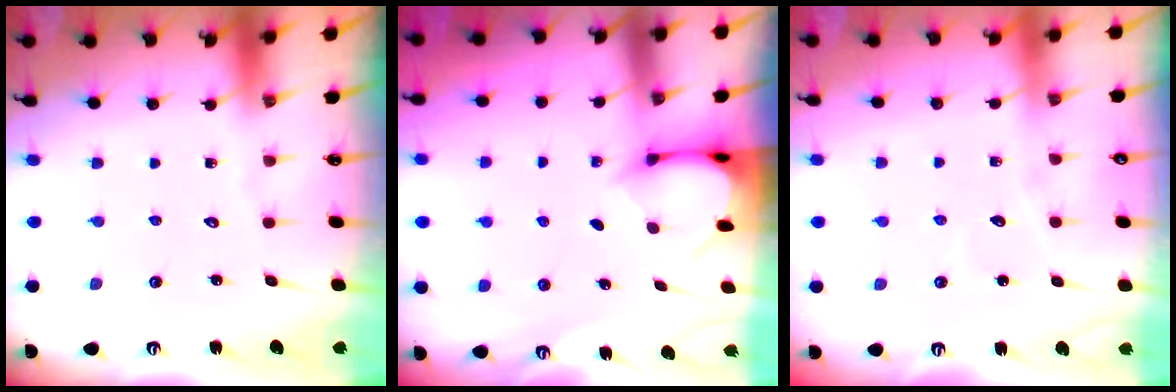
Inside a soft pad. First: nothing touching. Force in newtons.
{"total": 3.4, "press": 3.4, "slide": 0.3}
{"total": 5.8, "press": 5.8, "slide": 0.4}